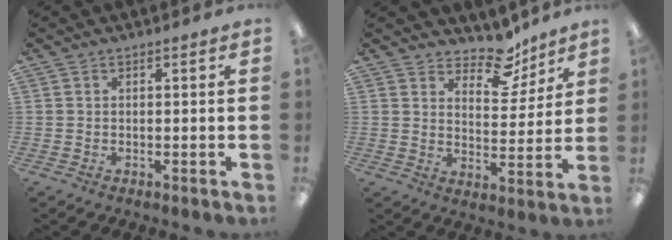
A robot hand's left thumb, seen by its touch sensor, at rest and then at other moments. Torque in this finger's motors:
{"motor_torque": [0.18, 0.16, -0.18, -0.32, -0.05]}